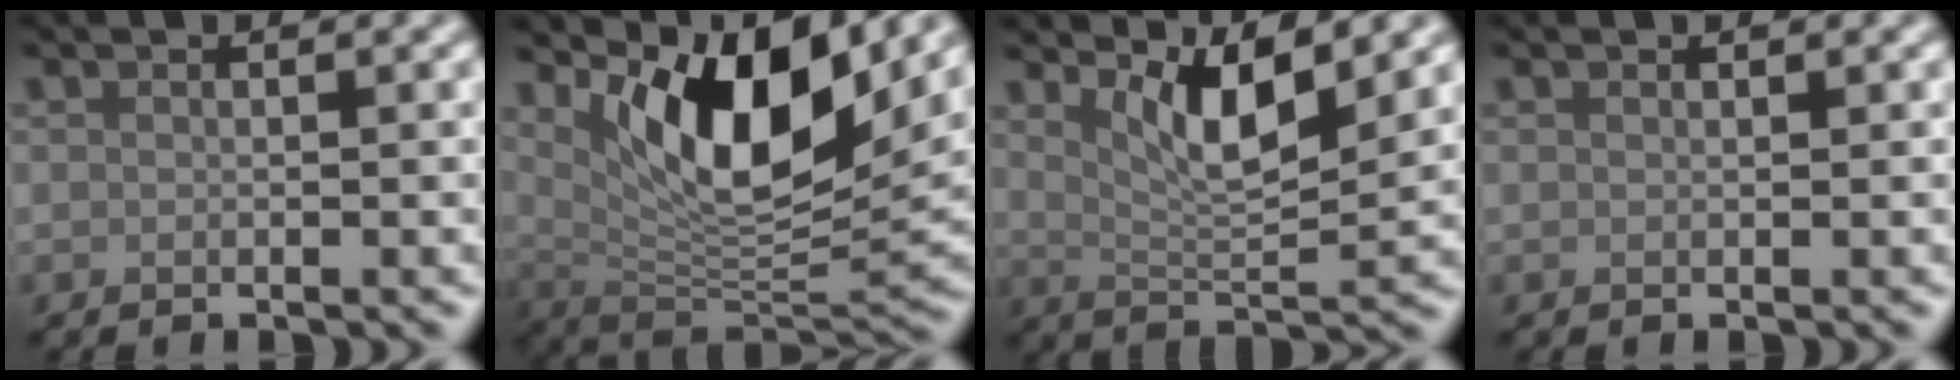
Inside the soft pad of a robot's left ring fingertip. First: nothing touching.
{"total": 10.4, "force": [4.6, 3.7, 8.6], "torque": [-0.134, -0.018, 0.091]}
{"total": 5.3, "force": [2.9, 1.3, 4.2], "torque": [-0.074, -0.011, 0.055]}
{"total": 0.0}